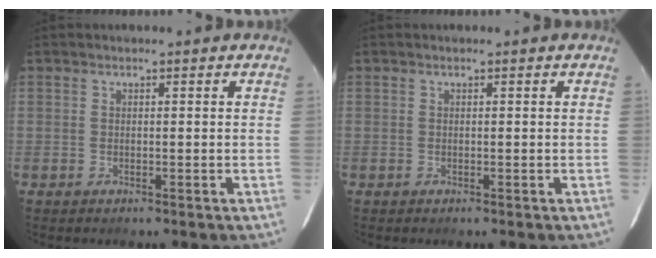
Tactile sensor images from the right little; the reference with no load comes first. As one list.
[{"total": 0.0}]